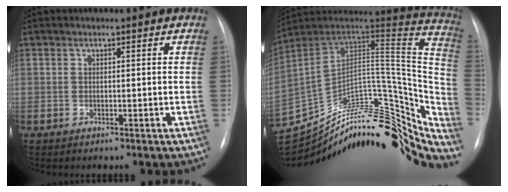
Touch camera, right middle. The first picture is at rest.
{"total": 35.9, "force": [-29.1, 12.6, 16.9], "torque": [-0.220, 0.020, -0.400]}